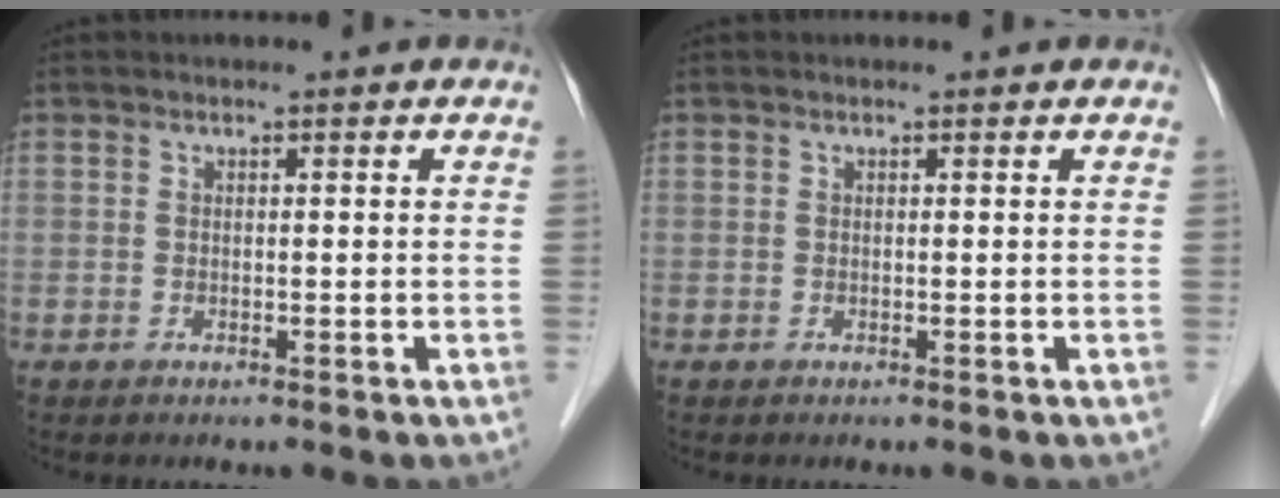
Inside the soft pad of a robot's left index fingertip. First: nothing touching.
{"total": 0.0}